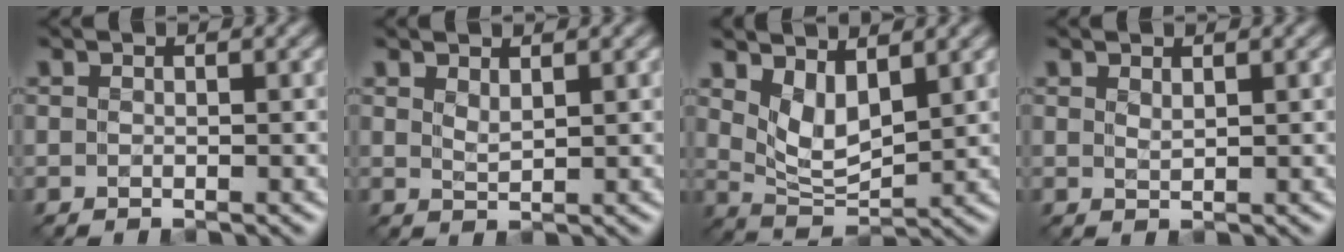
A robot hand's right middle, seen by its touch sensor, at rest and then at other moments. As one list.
[{"total": 1.1, "force": [1.0, 0.1, 0.4], "torque": [-0.008, 0.001, 0.022]}, {"total": 3.6, "force": [2.0, 1.6, 2.5], "torque": [-0.053, -0.010, 0.041]}, {"total": 0.8, "force": [0.8, 0.0, 0.1], "torque": [-0.003, 0.003, 0.017]}]